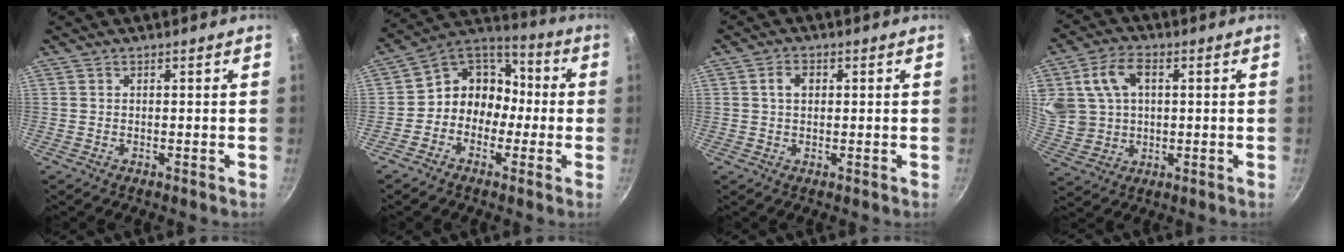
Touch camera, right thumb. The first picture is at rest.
{"total": 11.3, "force": [-2.0, 9.9, 5.1], "torque": [-0.027, 0.054, -0.058]}
{"total": 3.1, "force": [0.6, 2.2, 2.1], "torque": [-0.023, 0.006, 0.008]}
{"total": 13.8, "force": [3.3, 10.4, 8.5], "torque": [-0.163, 0.005, 0.071]}